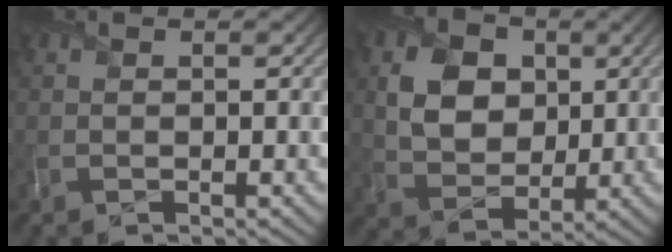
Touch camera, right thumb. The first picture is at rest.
{"total": 7.7, "force": [2.0, 5.9, 4.5], "torque": [-0.103, 0.003, 0.028]}